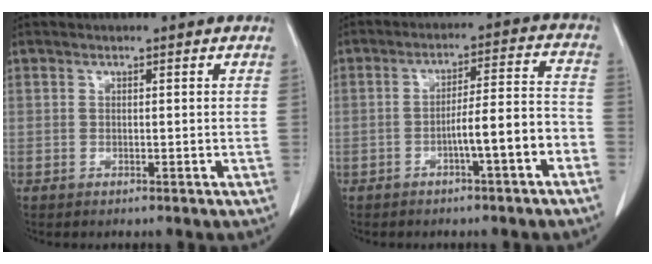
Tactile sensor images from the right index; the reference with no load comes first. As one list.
[{"total": 8.1, "force": [-3.5, 0.2, 7.2], "torque": [-0.111, 0.025, -0.050]}]